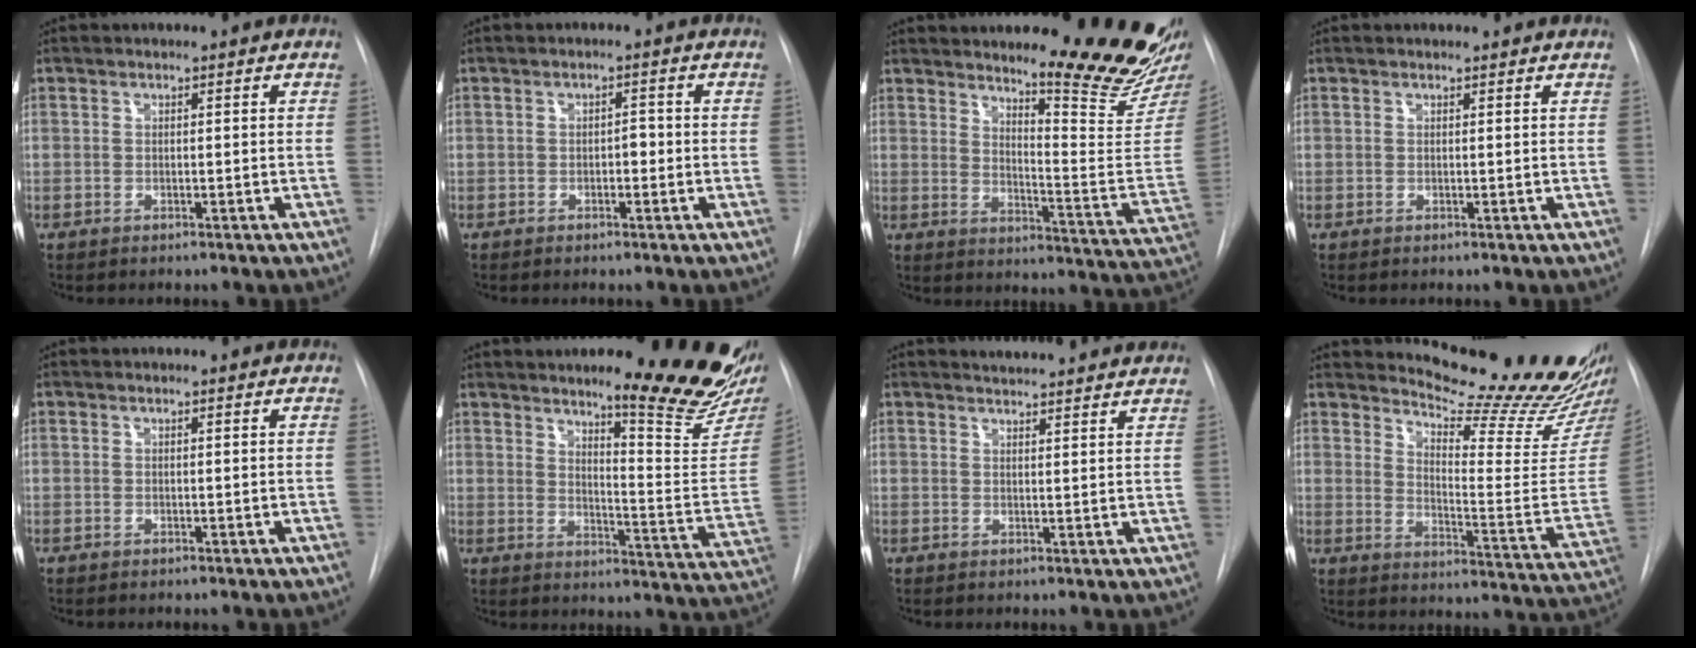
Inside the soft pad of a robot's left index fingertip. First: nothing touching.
{"total": 1.4, "force": [-0.7, 0.7, 1.0], "torque": [-0.009, 0.000, -0.012]}
{"total": 17.8, "force": [15.4, -0.2, 8.9], "torque": [-0.122, -0.115, 0.196]}
{"total": 1.6, "force": [1.6, 0.2, 0.3], "torque": [-0.012, 0.009, 0.014]}
{"total": 0.9, "force": [0.8, 0.2, 0.3], "torque": [-0.010, 0.006, 0.006]}
{"total": 18.5, "force": [14.4, 1.4, 11.5], "torque": [-0.144, -0.083, 0.181]}
{"total": 10.9, "force": [10.5, 1.3, 2.9], "torque": [-0.033, 0.004, 0.117]}
{"total": 20.8, "force": [19.8, -0.2, 6.3], "torque": [-0.098, -0.144, 0.246]}